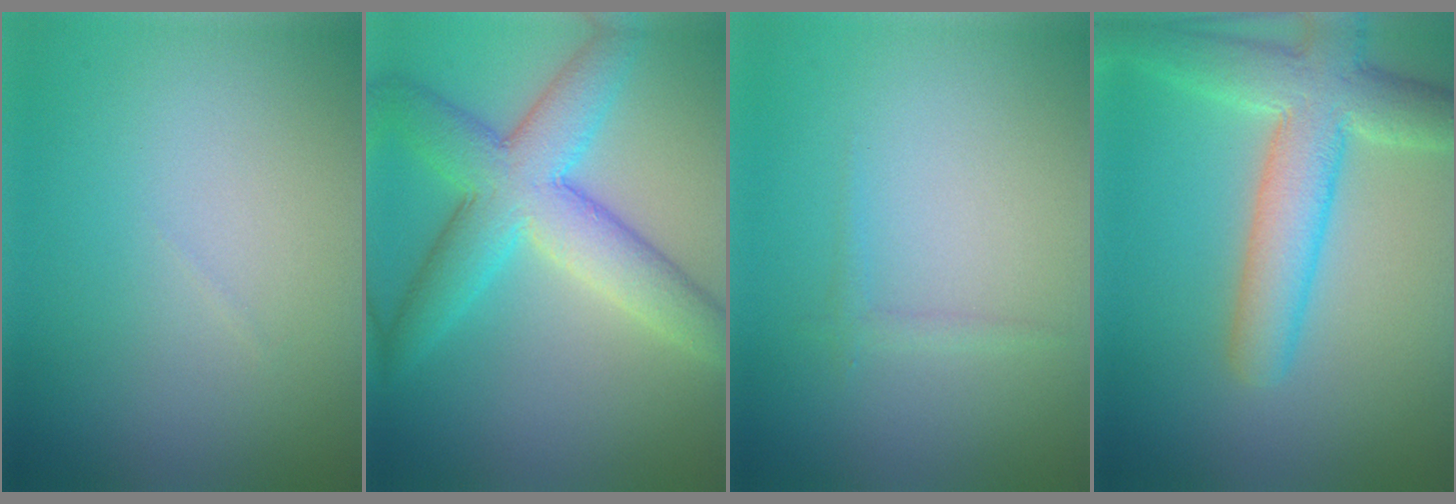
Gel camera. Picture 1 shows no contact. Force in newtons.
{"total": 7.5, "press": 7.5, "slide": 0.1}
{"total": 0.8, "press": 0.8, "slide": 0.1}
{"total": 6.8, "press": 6.8, "slide": 0.3}